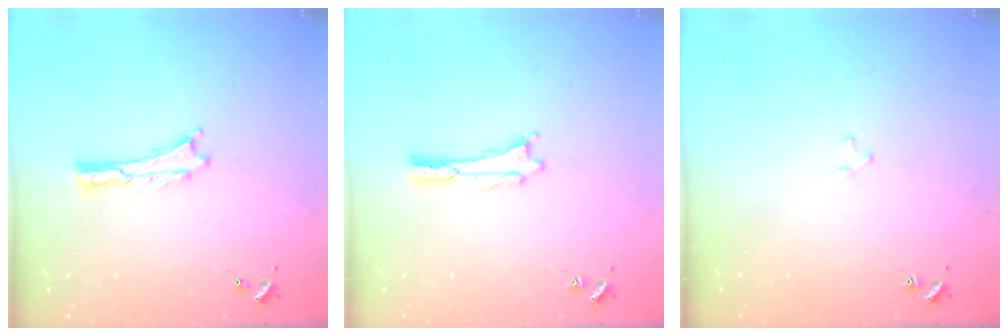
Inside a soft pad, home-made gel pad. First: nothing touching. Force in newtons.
{"total": 1.1, "press": 1.1, "slide": 0.1}
{"total": 1.2, "press": 1.2, "slide": 0.2}